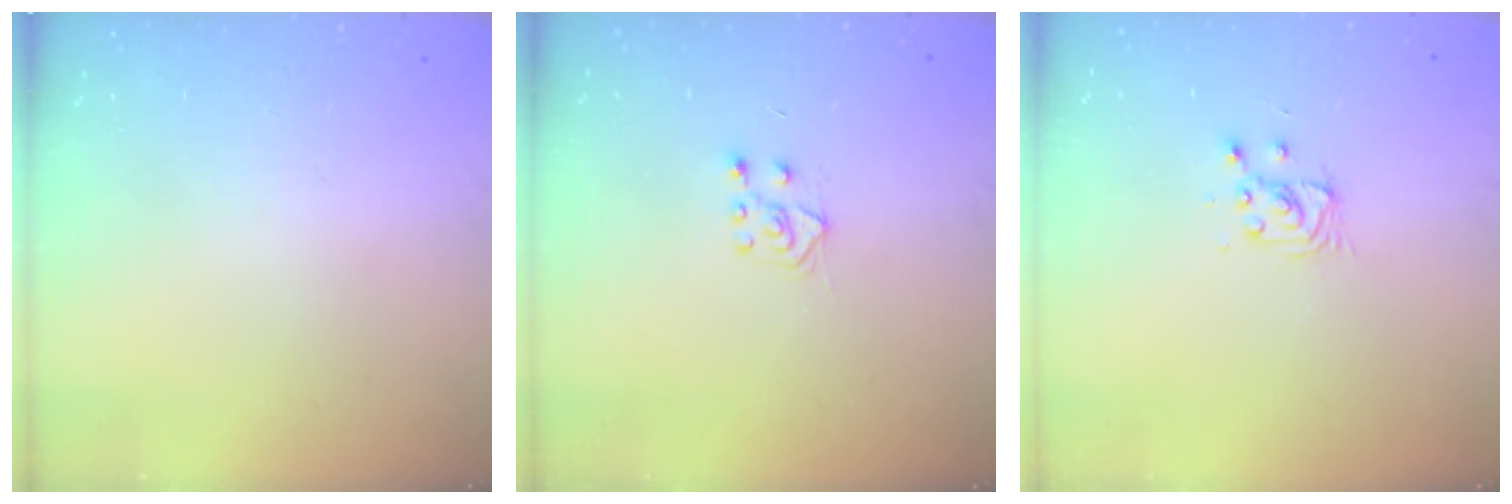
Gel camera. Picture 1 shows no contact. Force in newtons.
{"total": 6.1, "press": 6.1, "slide": 0.5}
{"total": 4.0, "press": 4.0, "slide": 0.4}